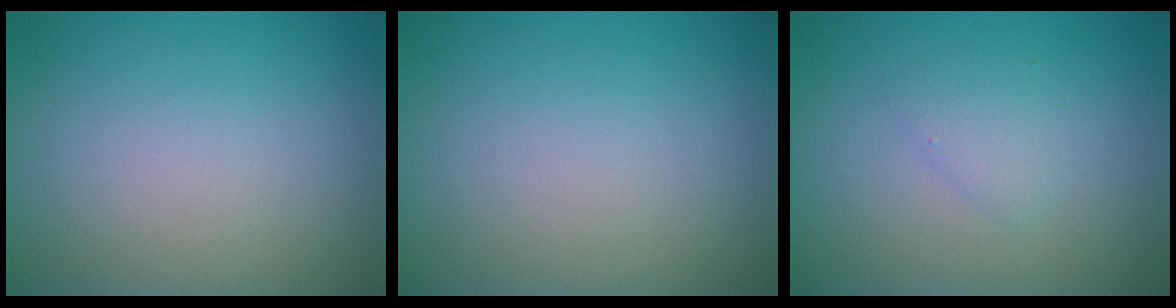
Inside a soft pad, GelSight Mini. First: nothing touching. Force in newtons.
{"total": 0.0}
{"total": 1.3, "press": 1.3, "slide": 0.1}